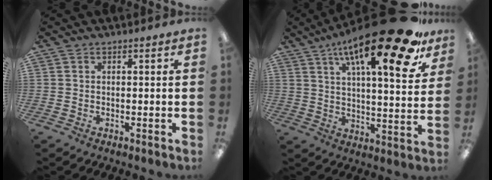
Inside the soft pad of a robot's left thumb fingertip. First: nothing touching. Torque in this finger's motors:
{"motor_torque": [0.33, 0.83, 1.75, -1.02, 0.16]}